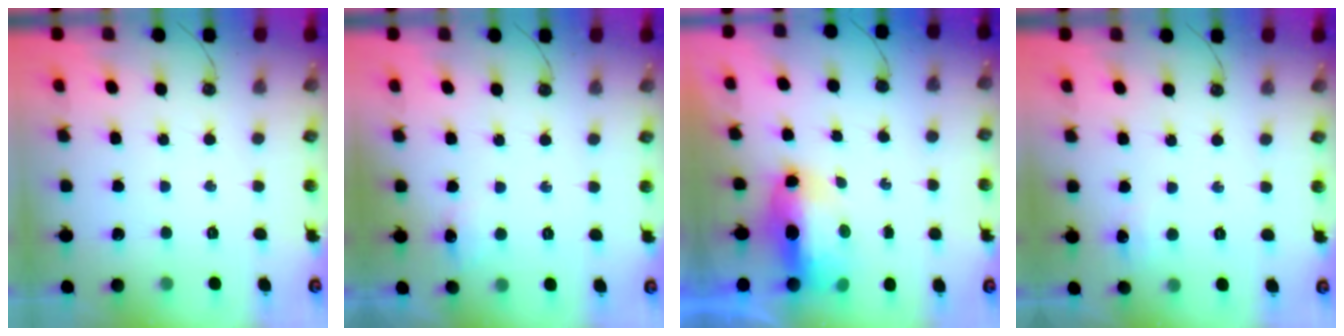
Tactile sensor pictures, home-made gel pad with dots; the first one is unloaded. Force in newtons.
{"total": 6.1, "press": 6.0, "slide": 1.1}
{"total": 9.0, "press": 8.9, "slide": 1.7}
{"total": 4.6, "press": 4.5, "slide": 0.5}